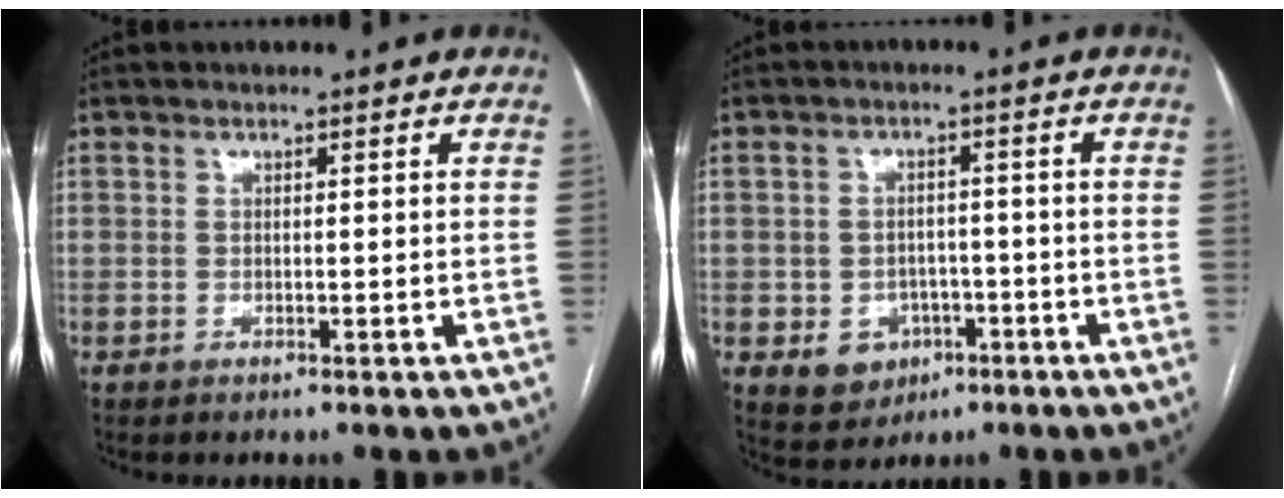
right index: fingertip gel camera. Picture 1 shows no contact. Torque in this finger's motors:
{"motor_torque": [0.06, 0.02, -0.37, -0.09]}